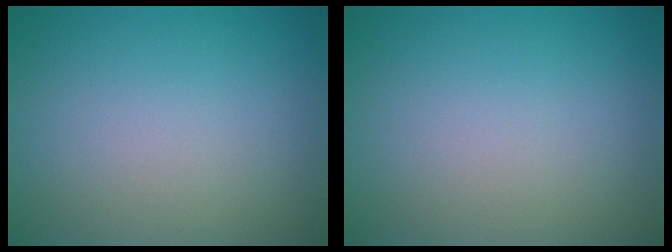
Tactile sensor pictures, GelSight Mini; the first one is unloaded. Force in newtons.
{"total": 0.0}